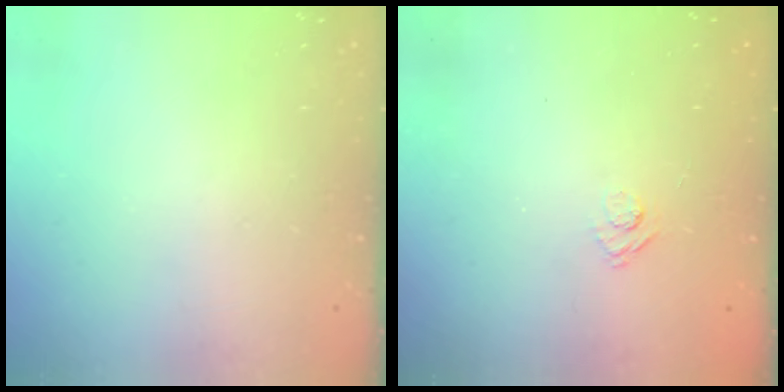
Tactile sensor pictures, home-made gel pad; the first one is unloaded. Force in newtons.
{"total": 4.1, "press": 3.9, "slide": 1.3}